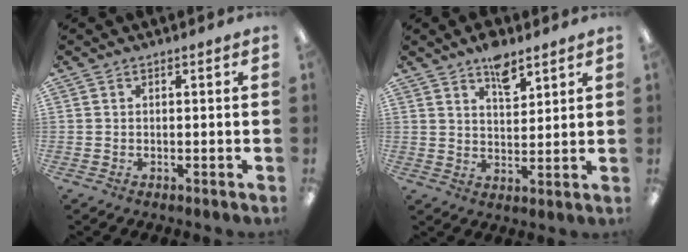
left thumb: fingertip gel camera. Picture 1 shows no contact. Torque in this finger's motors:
{"motor_torque": [0.83, 0.43, 1.20, -0.44, 0.00]}